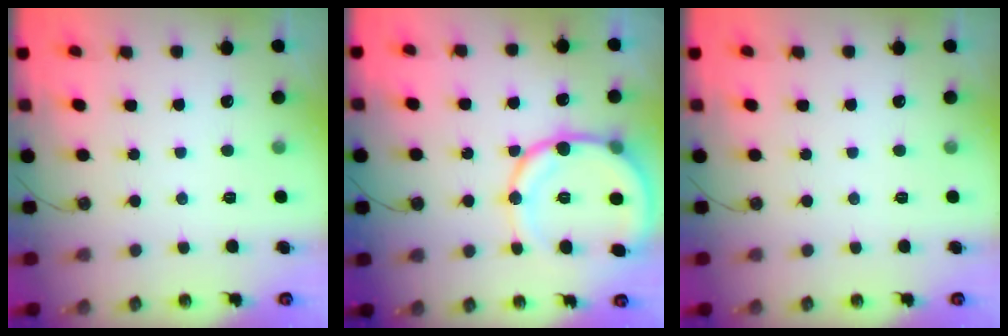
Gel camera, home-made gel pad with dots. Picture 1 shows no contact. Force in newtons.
{"total": 15.7, "press": 15.4, "slide": 3.1}
{"total": 0.0}